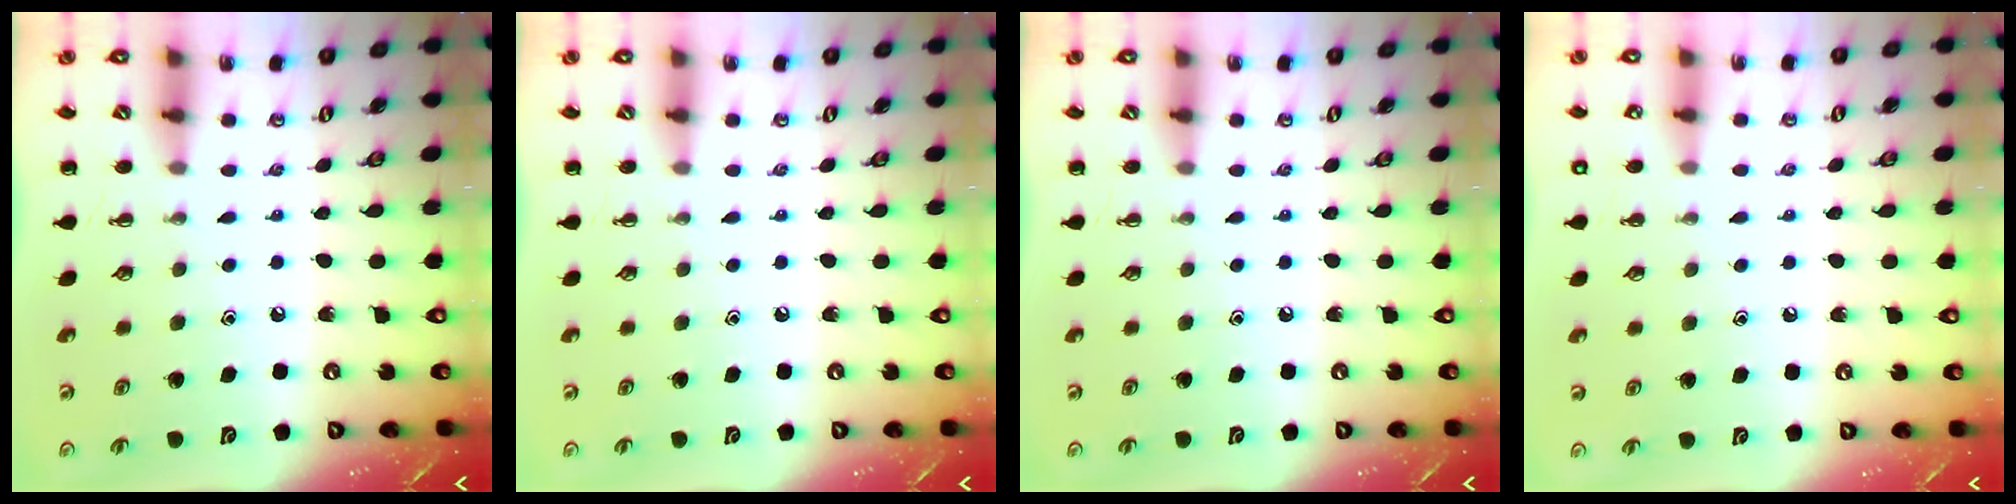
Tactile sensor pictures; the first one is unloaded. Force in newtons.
{"total": 0.0}
{"total": 0.0}
{"total": 2.3, "press": 2.2, "slide": 0.7}